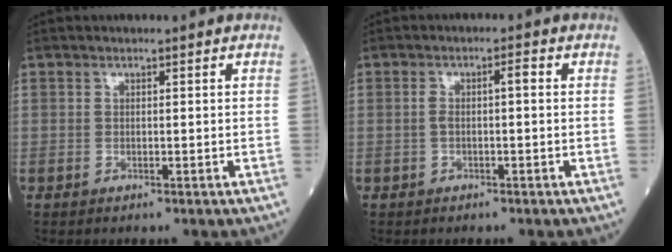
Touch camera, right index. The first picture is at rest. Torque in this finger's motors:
{"motor_torque": [0.37, -0.02, 0.20, 0.05]}